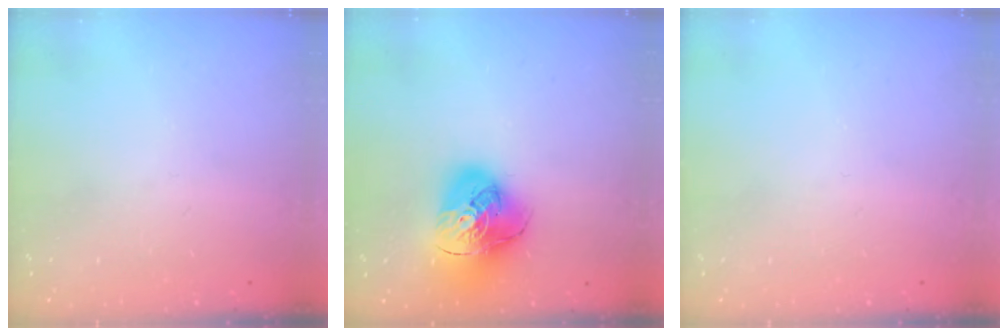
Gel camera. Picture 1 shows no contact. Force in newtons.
{"total": 17.1, "press": 17.0, "slide": 2.1}
{"total": 0.0}